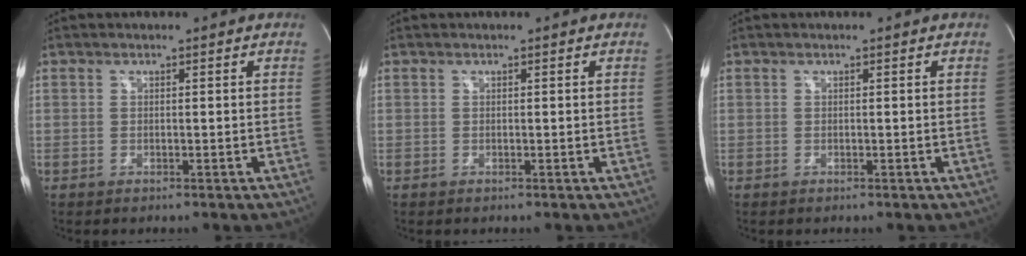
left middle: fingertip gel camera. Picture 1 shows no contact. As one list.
[{"total": 0.0}, {"total": 0.0}]